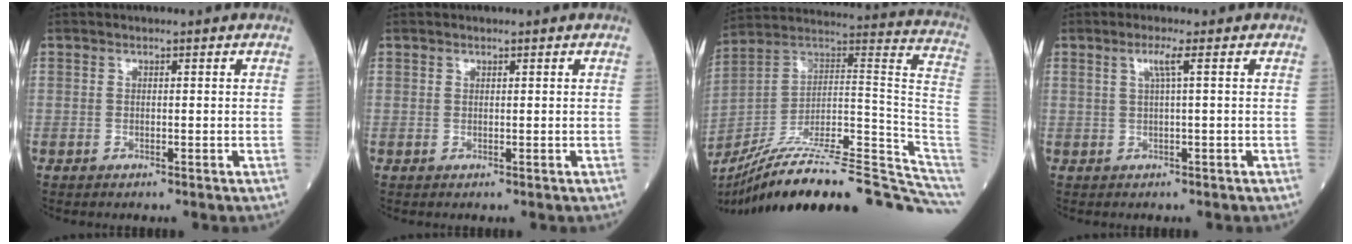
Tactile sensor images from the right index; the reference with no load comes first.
{"total": 0.0}
{"total": 31.9, "force": [-26.7, 2.5, 17.3], "torque": [-0.166, 0.010, -0.393]}
{"total": 2.3, "force": [0.8, -0.4, 2.1], "torque": [-0.045, 0.003, 0.016]}